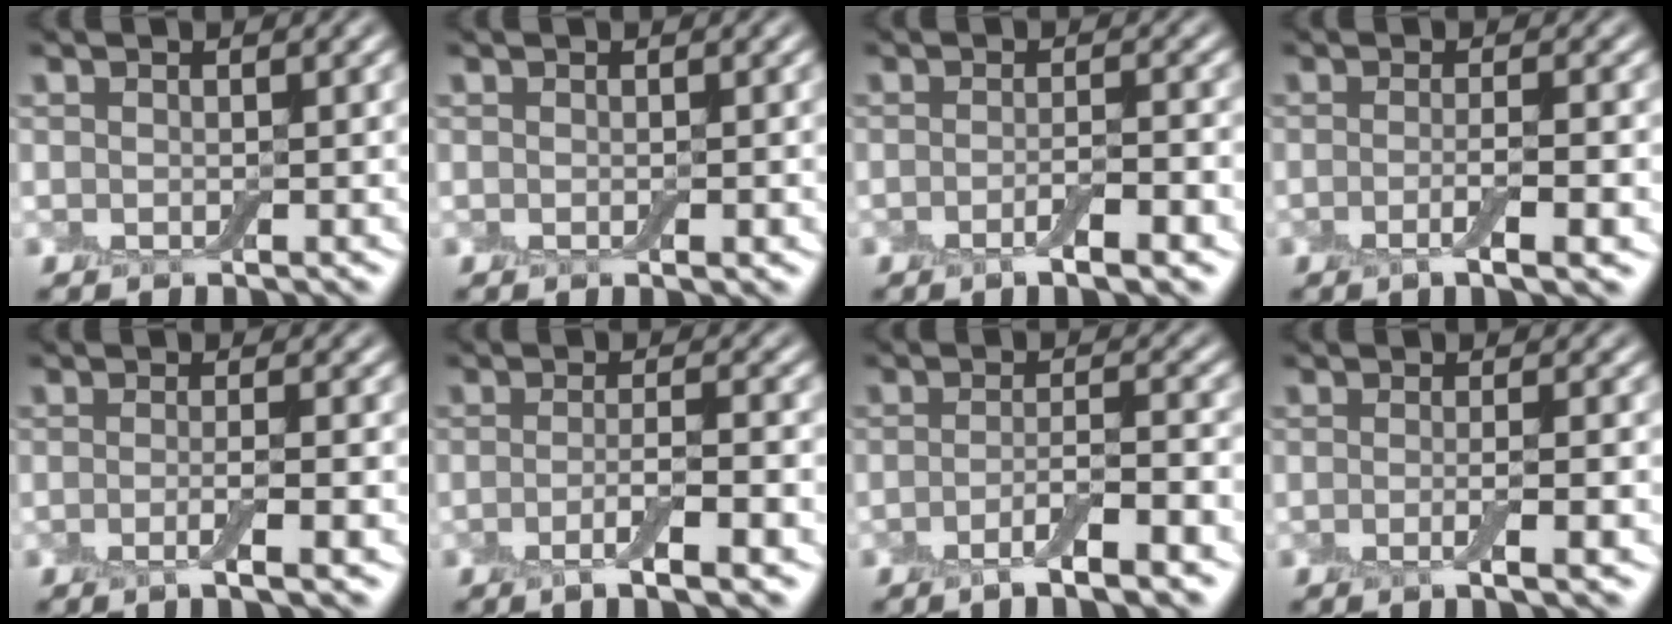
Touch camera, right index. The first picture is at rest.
{"total": 0.7, "force": [-0.2, 0.1, 0.7], "torque": [-0.009, -0.001, -0.002]}
{"total": 3.3, "force": [-1.3, 0.7, 2.9], "torque": [-0.048, -0.001, -0.024]}
{"total": 3.5, "force": [-0.9, 0.8, 3.3], "torque": [-0.054, -0.006, -0.017]}
{"total": 3.0, "force": [-0.7, 0.6, 2.8], "torque": [-0.042, -0.004, -0.014]}
{"total": 4.5, "force": [-1.6, 0.9, 4.1], "torque": [-0.070, -0.003, -0.029]}
{"total": 4.6, "force": [-2.1, 0.9, 3.9], "torque": [-0.066, 0.002, -0.042]}
{"total": 3.0, "force": [-0.6, 0.7, 2.9], "torque": [-0.039, -0.005, -0.012]}